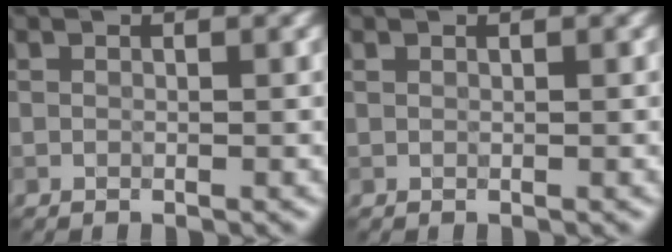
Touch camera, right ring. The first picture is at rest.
{"total": 0.0}